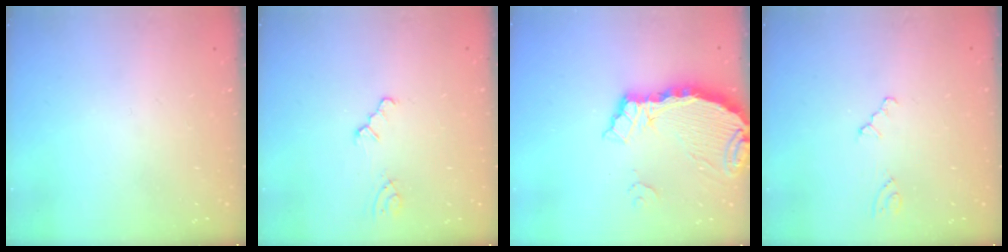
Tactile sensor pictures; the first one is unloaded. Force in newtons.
{"total": 1.2, "press": 1.1, "slide": 0.2}
{"total": 8.1, "press": 8.0, "slide": 0.8}
{"total": 1.3, "press": 1.3, "slide": 0.4}